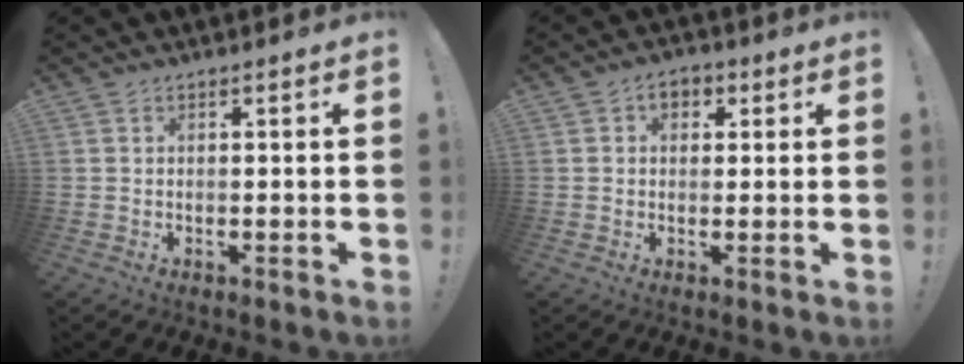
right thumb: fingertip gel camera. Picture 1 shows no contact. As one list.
[{"total": 4.5, "force": [1.2, 3.5, 2.5], "torque": [-0.028, 0.003, 0.021]}]